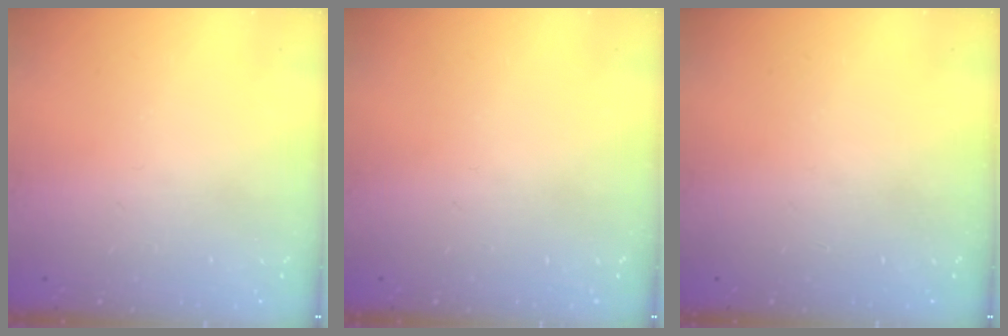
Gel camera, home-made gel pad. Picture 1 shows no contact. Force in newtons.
{"total": 0.0}
{"total": 0.0}